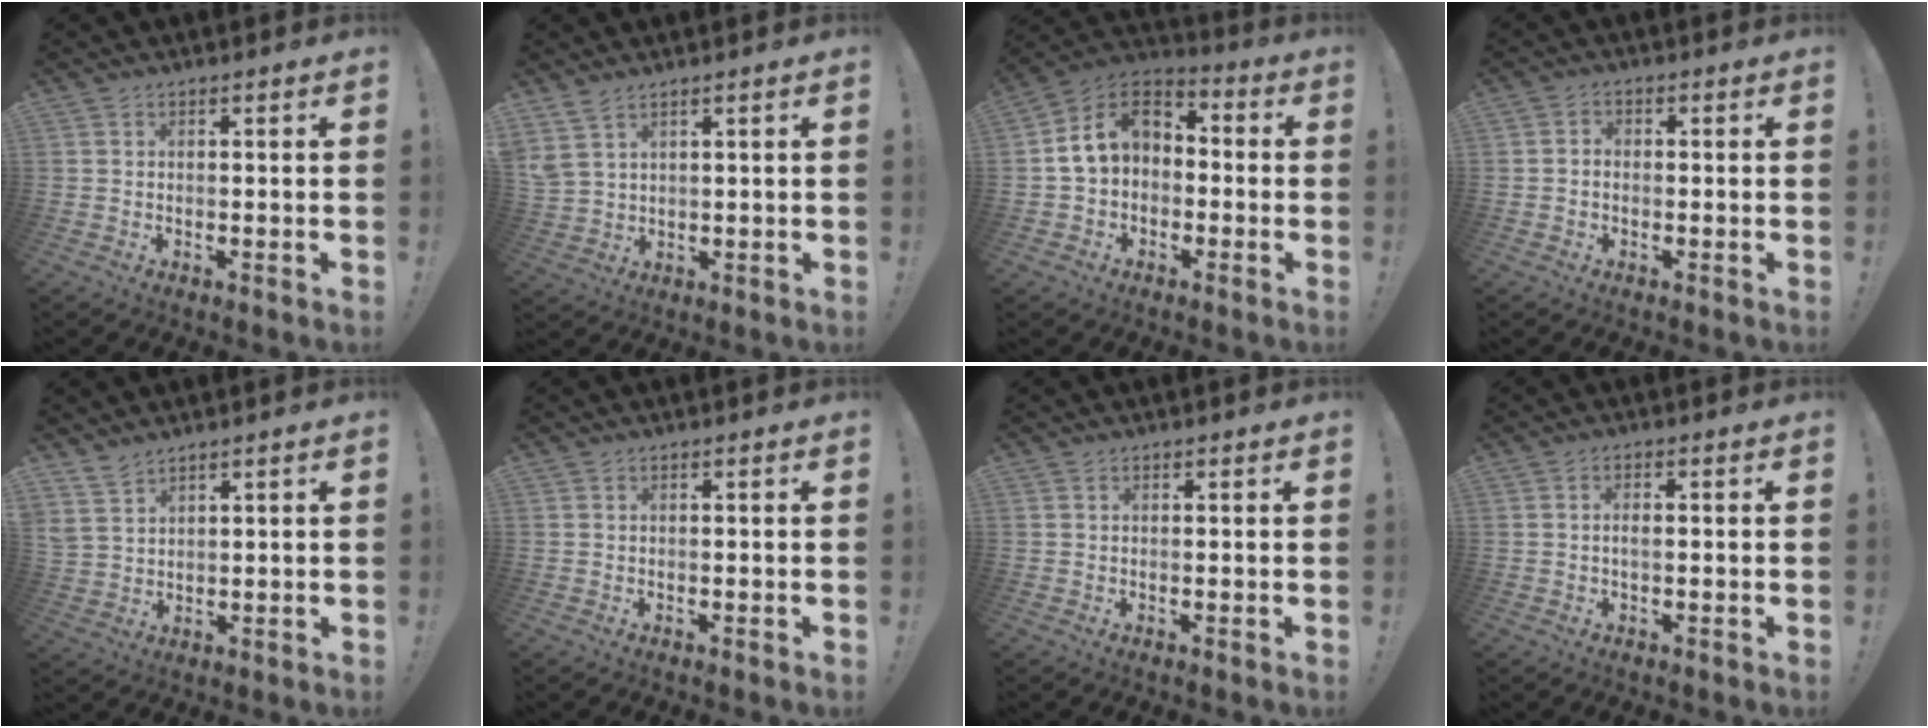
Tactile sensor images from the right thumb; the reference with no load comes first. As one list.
[{"total": 5.2, "force": [3.8, 2.3, 2.7], "torque": [-0.058, -0.011, 0.077]}, {"total": 10.6, "force": [0.9, 8.0, 6.9], "torque": [-0.130, 0.018, 0.022]}, {"total": 1.8, "force": [-1.0, 1.2, 0.9], "torque": [-0.019, 0.010, -0.017]}, {"total": 4.9, "force": [4.2, 2.0, 1.6], "torque": [-0.027, -0.025, 0.081]}, {"total": 0.0}, {"total": 0.0}, {"total": 1.9, "force": [-0.4, 0.7, 1.7], "torque": [-0.037, 0.007, -0.006]}]